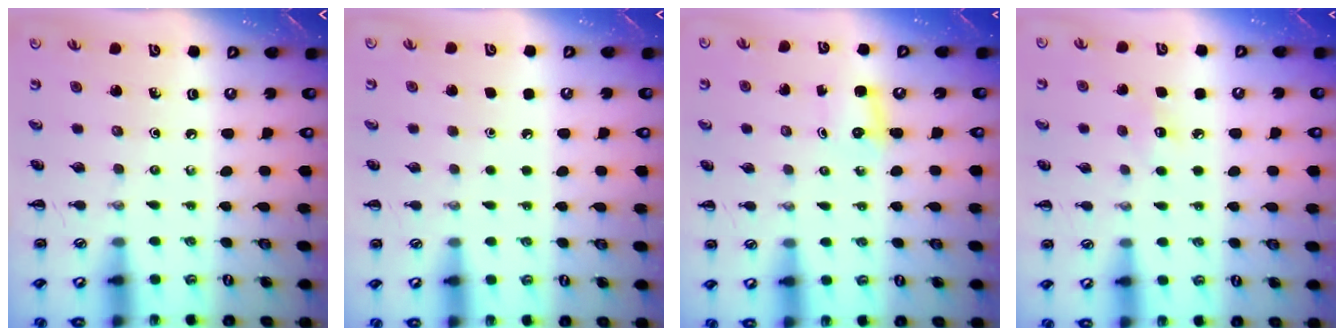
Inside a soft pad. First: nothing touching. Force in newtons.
{"total": 1.8, "press": 1.8, "slide": 0.1}
{"total": 2.5, "press": 2.4, "slide": 0.8}
{"total": 5.8, "press": 5.7, "slide": 1.5}